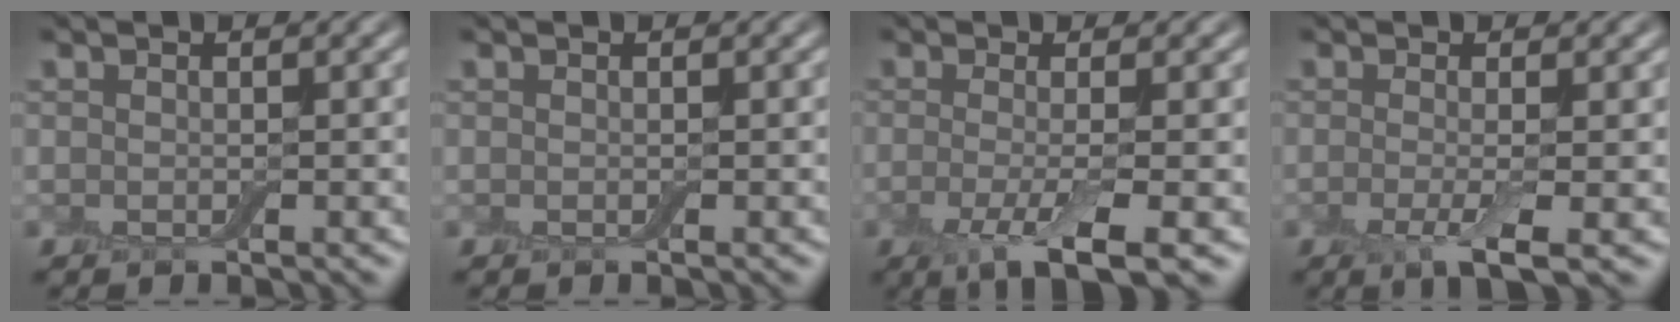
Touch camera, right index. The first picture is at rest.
{"total": 0.0}
{"total": 5.5, "force": [-1.7, 1.3, 5.1], "torque": [-0.088, -0.012, -0.038]}
{"total": 3.4, "force": [-0.9, 0.7, 3.2], "torque": [-0.064, -0.014, -0.018]}